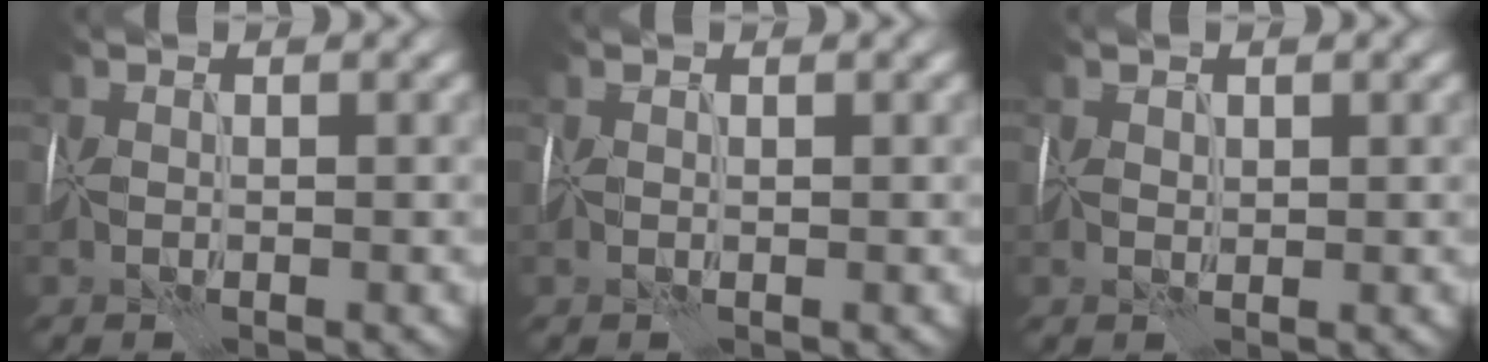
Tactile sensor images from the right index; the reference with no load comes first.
{"total": 0.0}
{"total": 0.0}